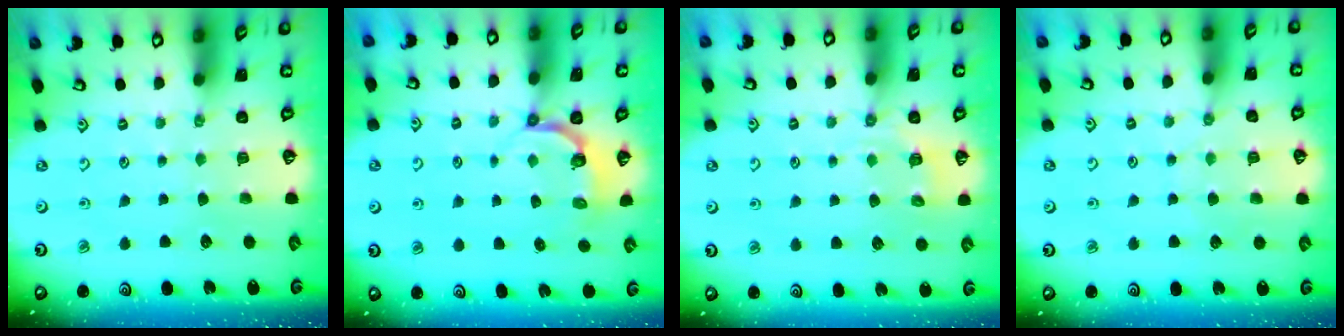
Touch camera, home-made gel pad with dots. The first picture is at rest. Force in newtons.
{"total": 4.9, "press": 3.8, "slide": 3.0}
{"total": 4.3, "press": 4.0, "slide": 1.5}
{"total": 4.7, "press": 4.7, "slide": 0.6}